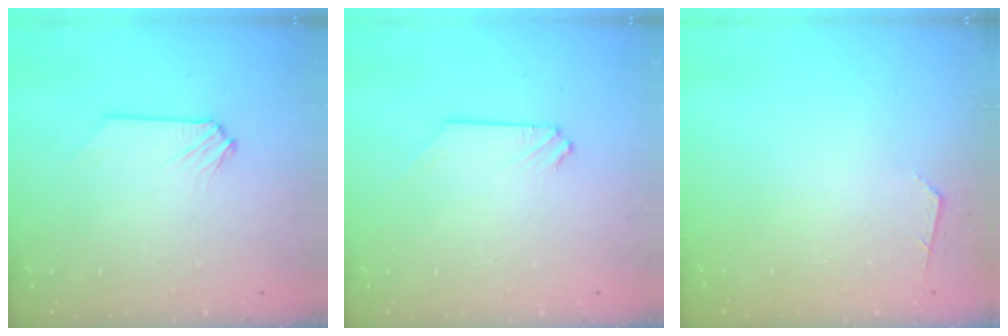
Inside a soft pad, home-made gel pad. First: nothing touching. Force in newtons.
{"total": 0.0}
{"total": 1.7, "press": 1.7, "slide": 0.2}